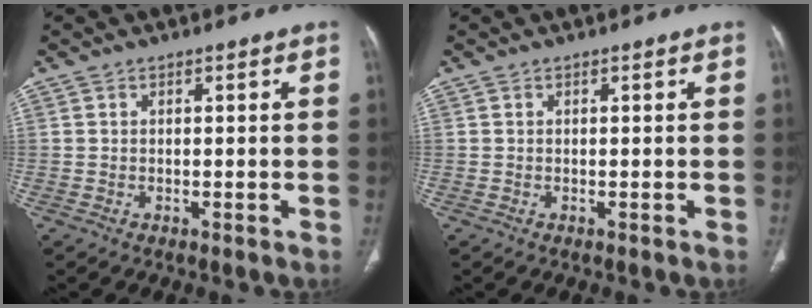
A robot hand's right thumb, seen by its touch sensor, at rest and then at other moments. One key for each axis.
{"total": 0.0}